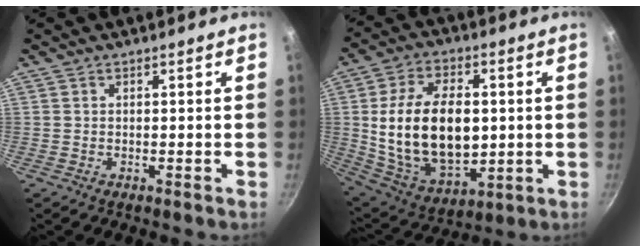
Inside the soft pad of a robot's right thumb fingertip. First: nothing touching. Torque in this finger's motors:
{"motor_torque": [-0.74, 1.93, 1.17, 0.96, 0.46]}